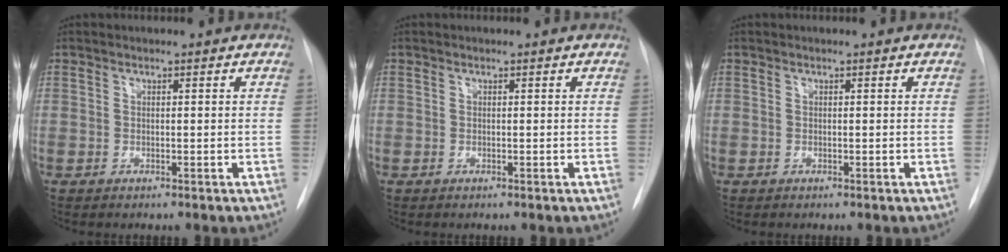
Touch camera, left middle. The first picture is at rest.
{"total": 0.0}
{"total": 0.0}